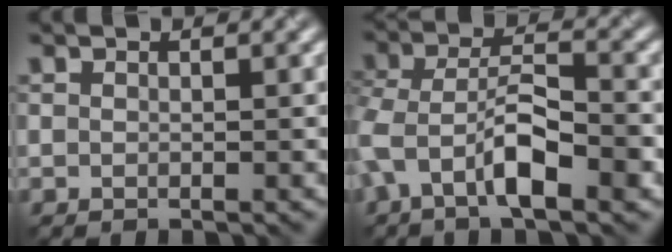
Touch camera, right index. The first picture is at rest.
{"total": 5.8, "force": [-2.2, 2.6, 4.7], "torque": [-0.091, 0.012, -0.042]}